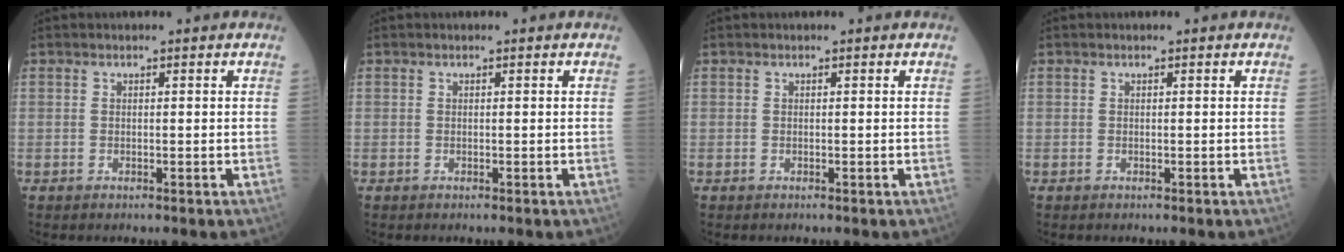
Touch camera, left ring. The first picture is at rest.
{"total": 0.0}
{"total": 0.0}
{"total": 0.0}